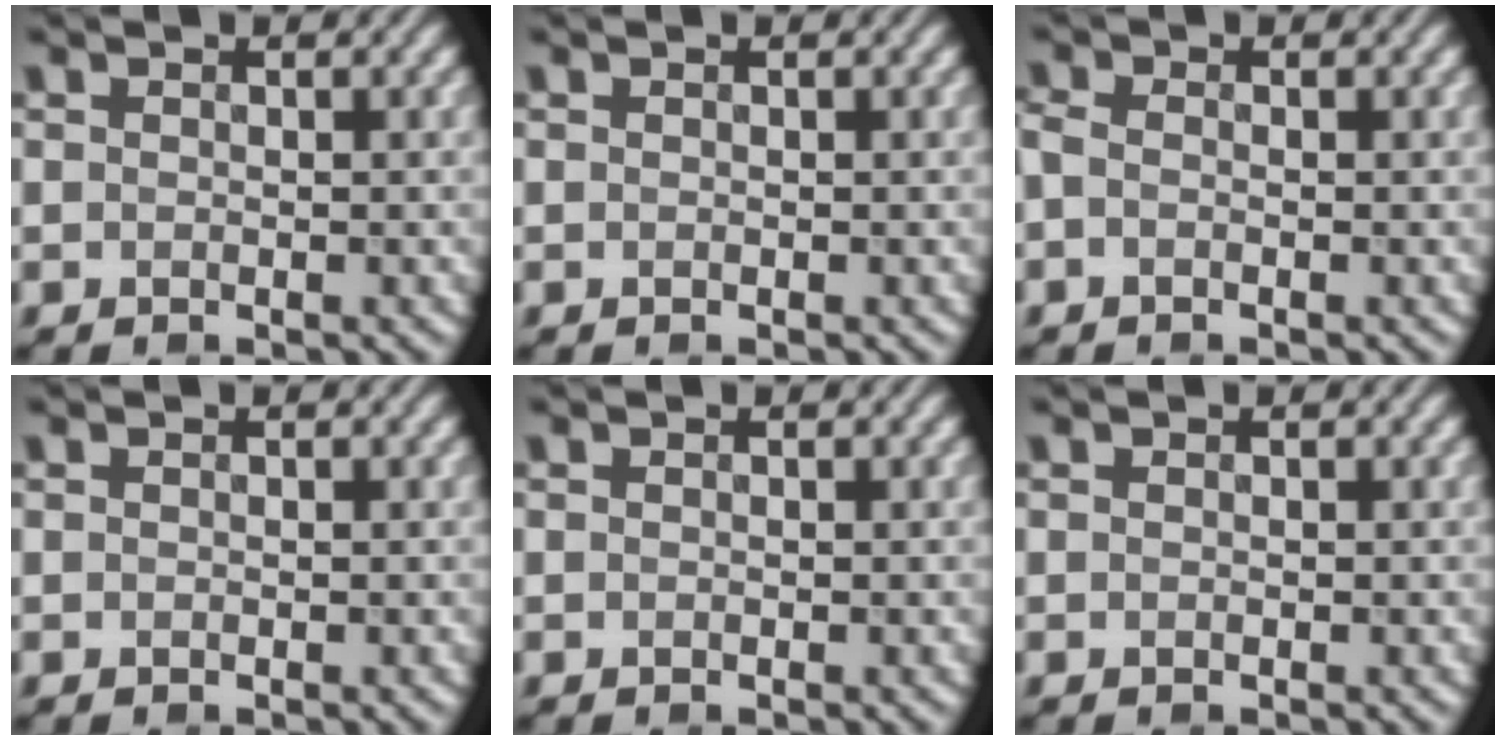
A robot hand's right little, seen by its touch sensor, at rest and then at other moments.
{"total": 0.0}
{"total": 1.2, "force": [-0.5, 0.7, 0.9], "torque": [-0.023, 0.001, -0.017]}
{"total": 0.0}
{"total": 0.0}
{"total": 0.0}